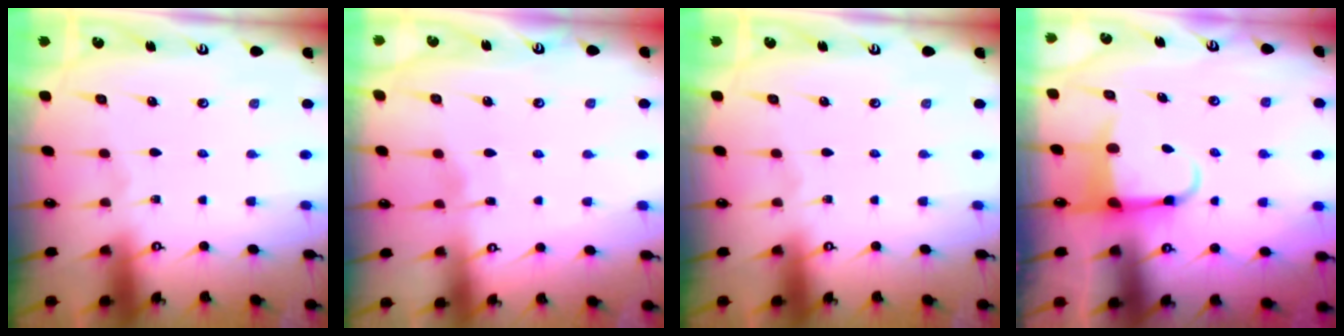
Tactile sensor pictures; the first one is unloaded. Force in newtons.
{"total": 4.2, "press": 4.1, "slide": 0.4}
{"total": 0.0}
{"total": 3.9, "press": 3.7, "slide": 1.0}